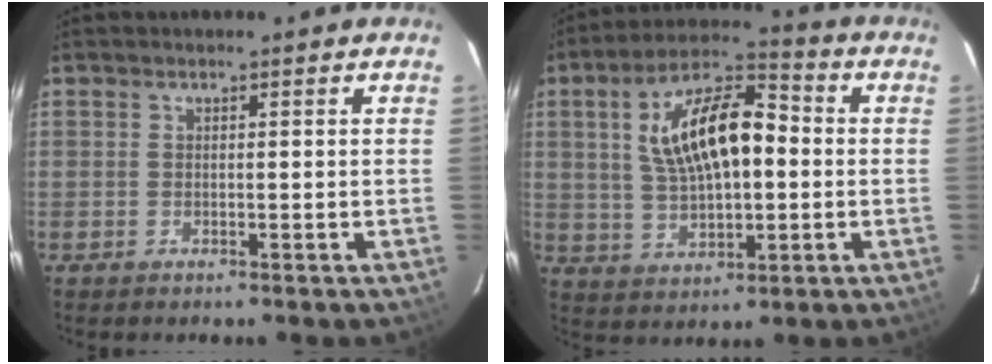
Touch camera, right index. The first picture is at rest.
{"total": 15.7, "force": [1.9, 7.3, 13.8], "torque": [-0.256, 0.025, 0.034]}